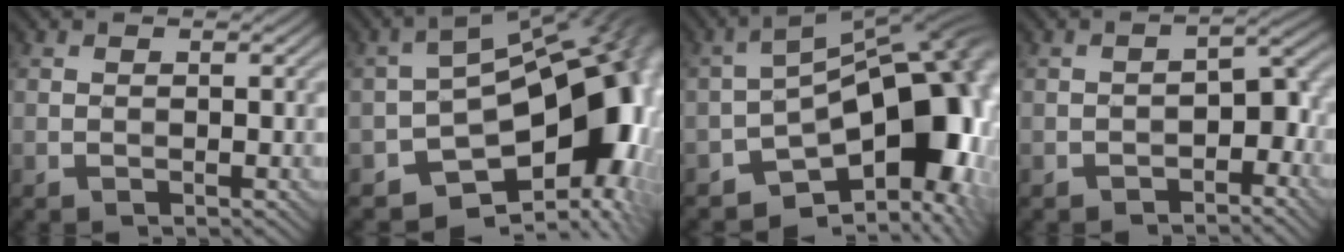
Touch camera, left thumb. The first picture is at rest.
{"total": 16.4, "force": [-6.4, 9.8, 11.5], "torque": [-0.149, -0.029, -0.096]}
{"total": 15.7, "force": [-6.3, 8.2, 11.8], "torque": [-0.143, -0.009, -0.106]}
{"total": 4.6, "force": [-2.5, 2.5, 2.9], "torque": [-0.028, 0.009, -0.042]}